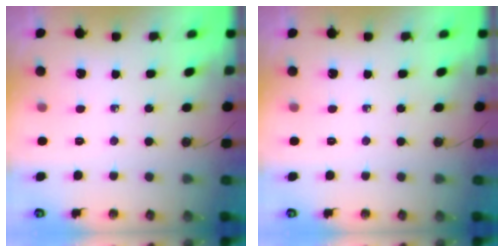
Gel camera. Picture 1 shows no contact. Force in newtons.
{"total": 0.0}